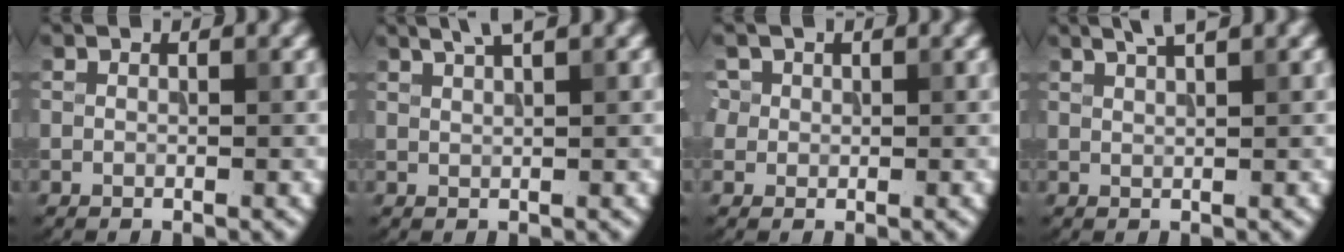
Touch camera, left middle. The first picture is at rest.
{"total": 2.4, "force": [1.7, 0.4, 1.6], "torque": [-0.016, 0.008, 0.022]}
{"total": 2.5, "force": [1.0, 2.1, 0.8], "torque": [-0.018, 0.007, 0.027]}
{"total": 2.3, "force": [1.7, 0.5, 1.5], "torque": [-0.013, 0.009, 0.019]}